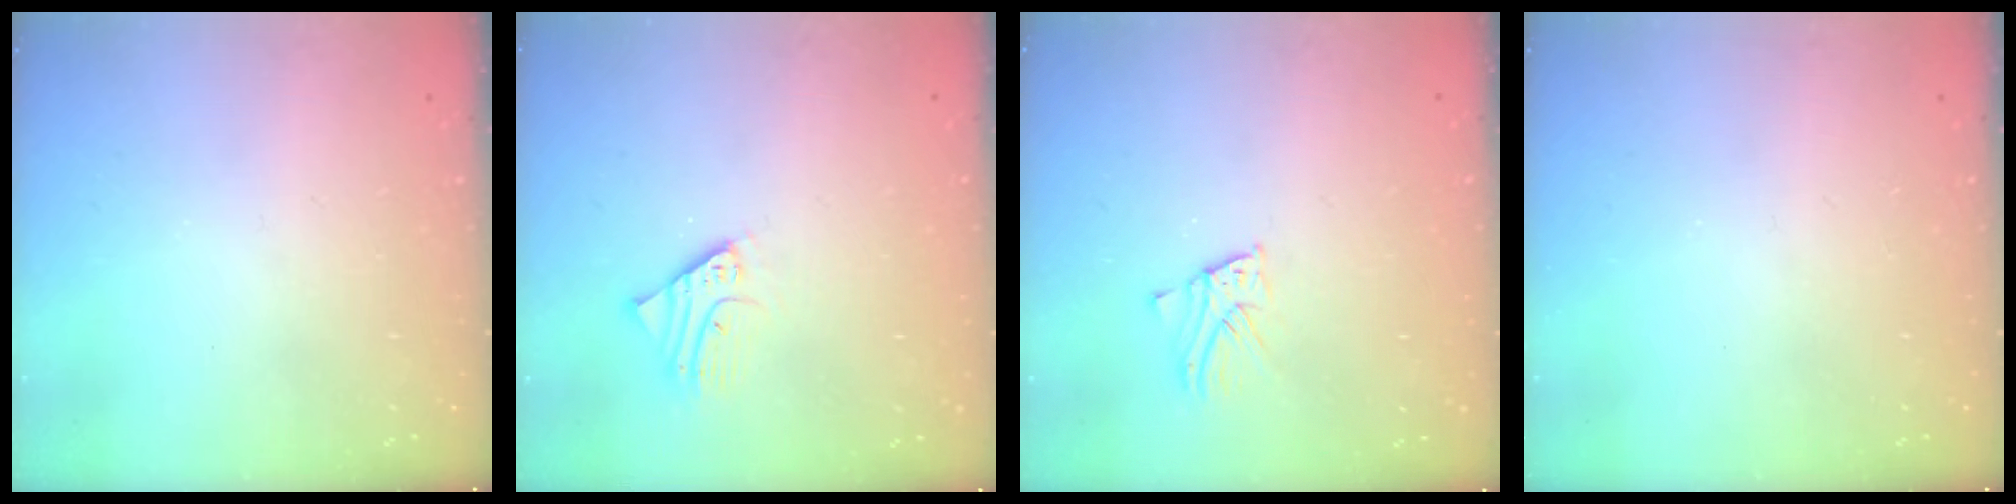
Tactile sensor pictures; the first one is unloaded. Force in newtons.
{"total": 2.3, "press": 2.3, "slide": 0.2}
{"total": 4.3, "press": 4.3, "slide": 0.2}
{"total": 0.0}